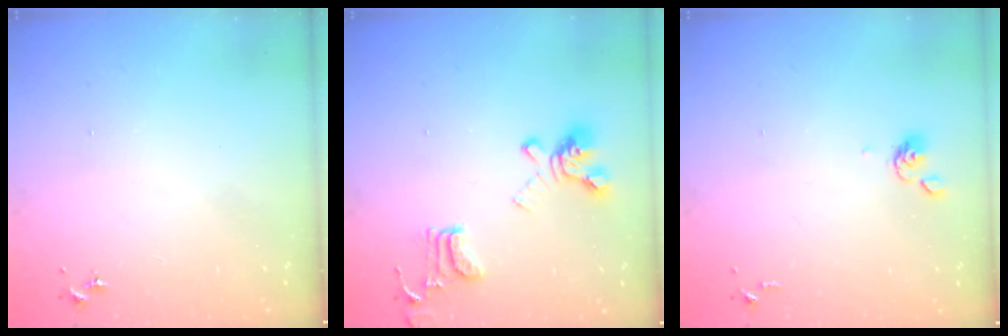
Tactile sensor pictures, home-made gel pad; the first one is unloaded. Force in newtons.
{"total": 16.4, "press": 16.3, "slide": 1.5}
{"total": 4.9, "press": 4.8, "slide": 0.9}